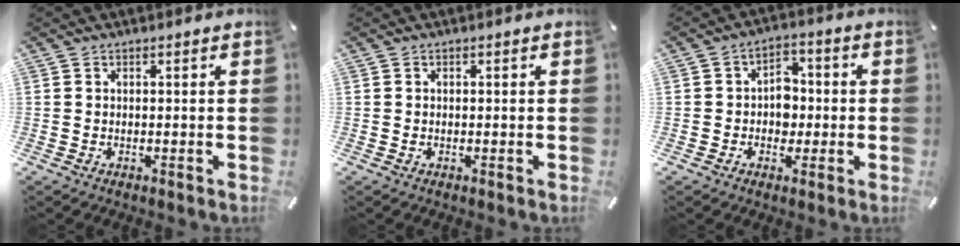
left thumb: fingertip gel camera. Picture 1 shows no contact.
{"total": 0.5, "force": [-0.1, 0.4, 0.4], "torque": [-0.008, -0.001, -0.002]}
{"total": 6.4, "force": [-0.9, 5.6, 2.9], "torque": [-0.036, 0.011, -0.020]}